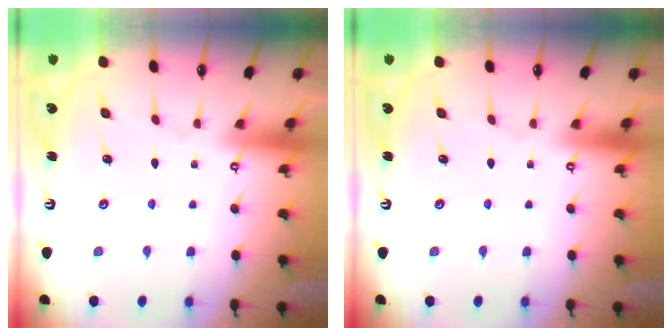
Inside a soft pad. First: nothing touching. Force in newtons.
{"total": 0.0}